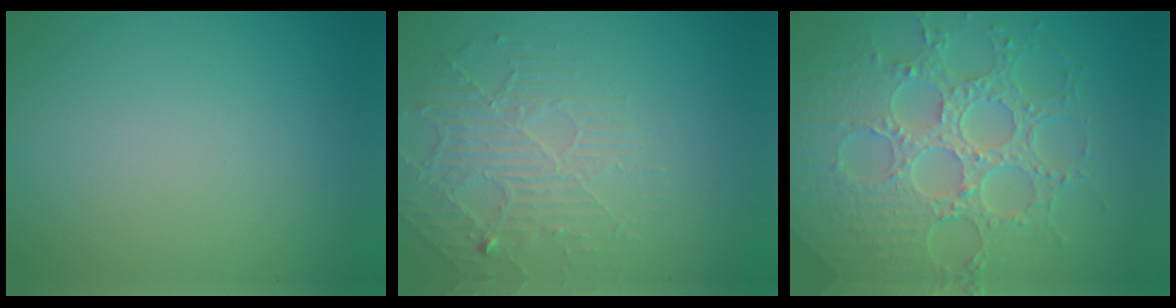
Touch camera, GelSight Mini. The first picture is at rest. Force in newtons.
{"total": 2.6, "press": 2.0, "slide": 1.7}
{"total": 8.4, "press": 6.2, "slide": 5.6}